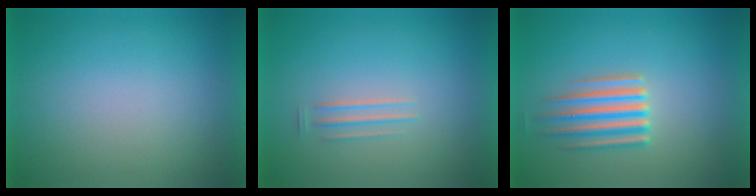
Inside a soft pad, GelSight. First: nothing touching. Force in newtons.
{"total": 1.6}
{"total": 3.7}